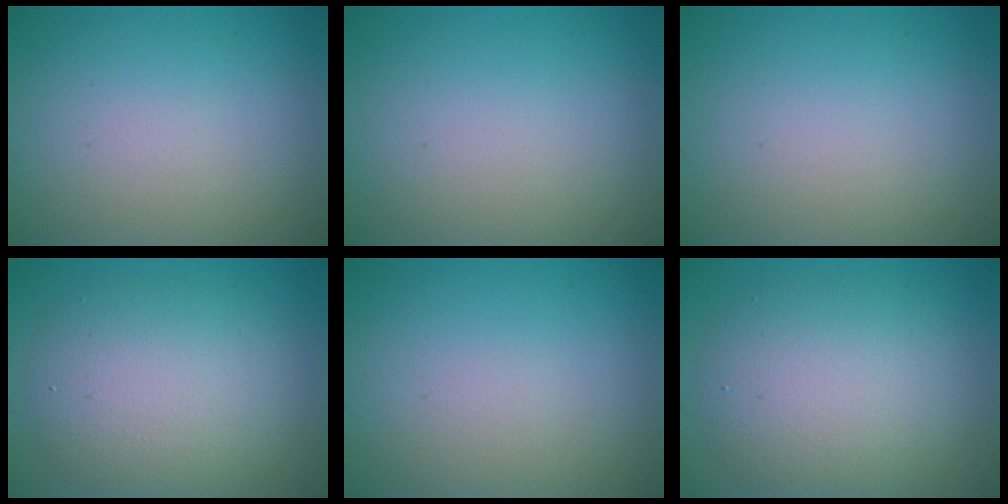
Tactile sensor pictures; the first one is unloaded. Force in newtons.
{"total": 0.0}
{"total": 0.0}
{"total": 6.2, "press": 6.1, "slide": 0.4}
{"total": 0.0}
{"total": 6.2, "press": 6.2, "slide": 0.6}